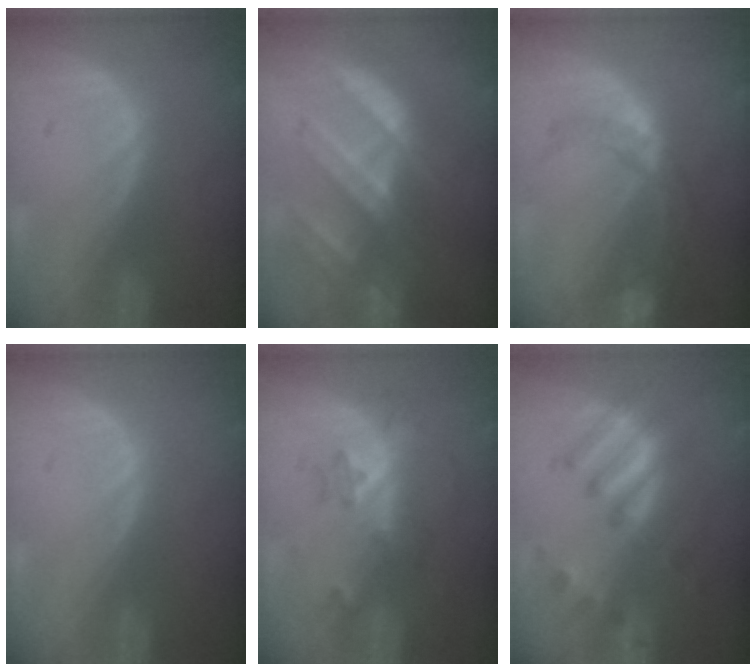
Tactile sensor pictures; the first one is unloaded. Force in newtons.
{"total": 8.2, "press": 7.8, "slide": 2.5}
{"total": 9.0, "press": 7.7, "slide": 4.5}
{"total": 0.0}
{"total": 6.1, "press": 5.4, "slide": 2.8}
{"total": 7.6, "press": 7.5, "slide": 1.0}